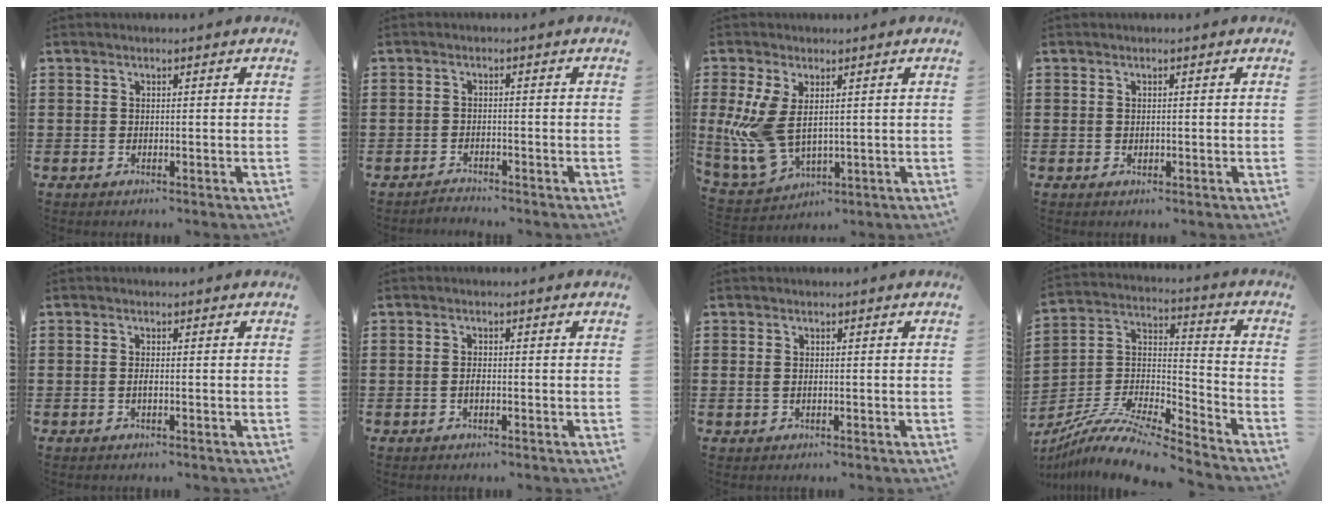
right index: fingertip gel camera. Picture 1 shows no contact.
{"total": 1.6, "force": [-1.5, 0.1, -0.2], "torque": [-0.002, 0.005, -0.035]}
{"total": 8.0, "force": [1.2, 4.4, 6.6], "torque": [-0.171, -0.015, 0.021]}
{"total": 0.6, "force": [0.3, 0.5, 0.2], "torque": [-0.004, 0.005, 0.006]}
{"total": 0.8, "force": [-0.3, 0.1, 0.7], "torque": [-0.012, -0.001, -0.006]}
{"total": 1.3, "force": [-0.2, 0.6, 1.2], "torque": [-0.022, 0.002, -0.005]}
{"total": 0.9, "force": [0.1, 0.5, 0.7], "torque": [-0.015, 0.005, 0.000]}
{"total": 10.8, "force": [-9.3, 1.4, 5.2], "torque": [-0.106, 0.011, -0.189]}